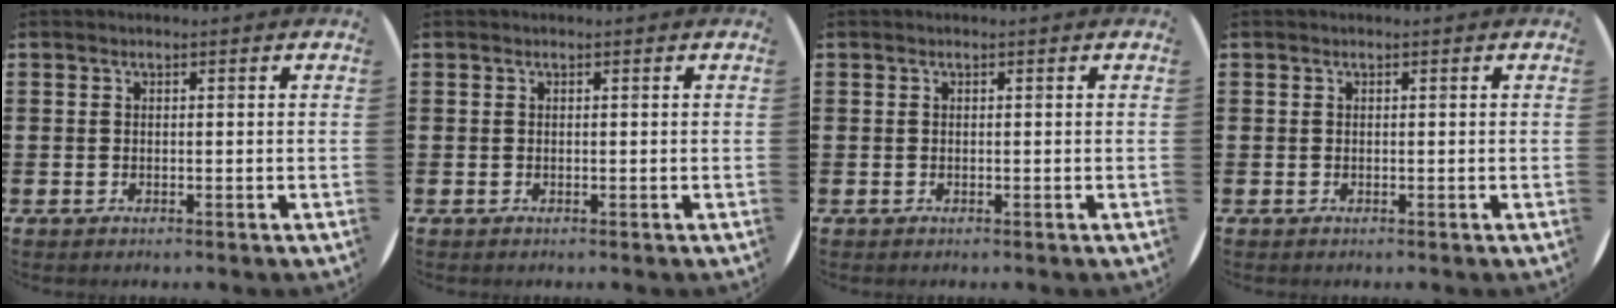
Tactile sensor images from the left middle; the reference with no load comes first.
{"total": 0.0}
{"total": 0.0}
{"total": 0.0}